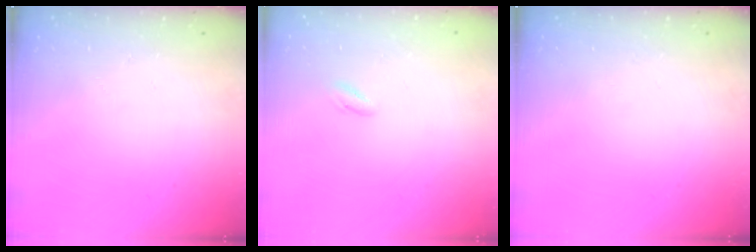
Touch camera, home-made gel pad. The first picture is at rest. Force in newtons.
{"total": 1.1, "press": 0.8, "slide": 0.6}
{"total": 0.0}